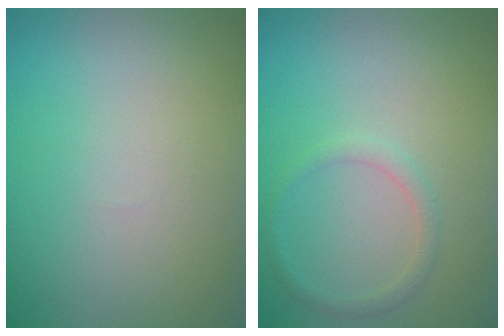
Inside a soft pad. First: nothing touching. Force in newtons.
{"total": 1.3, "press": 1.3, "slide": 0.1}